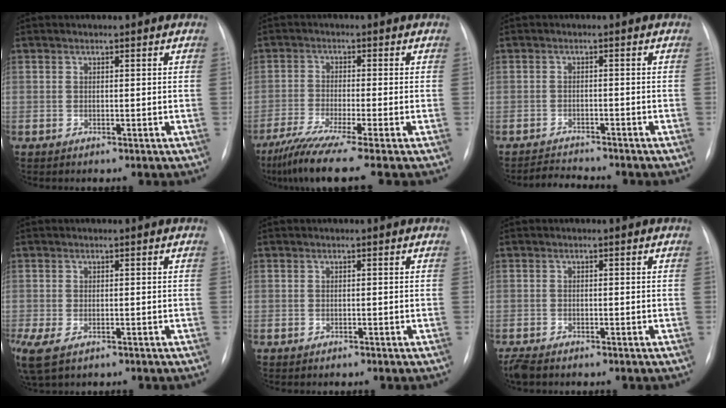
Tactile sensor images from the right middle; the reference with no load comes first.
{"total": 9.6, "force": [-7.3, -1.2, 6.1], "torque": [-0.102, -0.034, -0.121]}
{"total": 3.5, "force": [-3.5, -0.2, 0.2], "torque": [-0.009, -0.015, -0.057]}
{"total": 8.0, "force": [-4.6, 3.8, 5.3], "torque": [-0.123, -0.024, -0.071]}
{"total": 0.0}
{"total": 3.0, "force": [-2.5, 1.0, 1.4], "torque": [-0.031, -0.008, -0.042]}